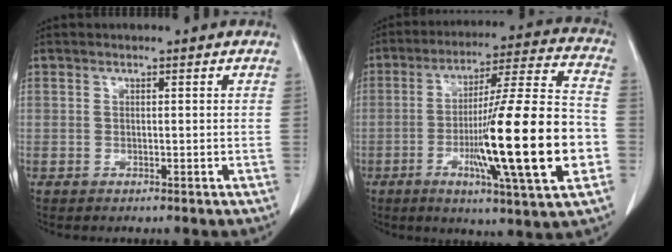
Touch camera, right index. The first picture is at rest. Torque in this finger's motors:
{"motor_torque": [2.14, 0.00, 1.05, 0.21]}